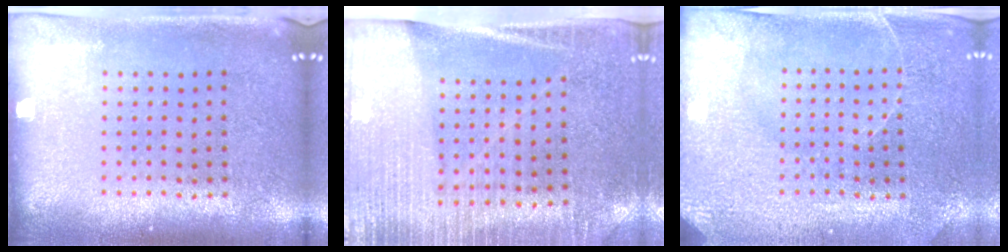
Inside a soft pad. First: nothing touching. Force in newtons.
{"total": 3.1, "press": 2.8, "slide": 1.3}
{"total": 3.0, "press": 2.9, "slide": 0.3}